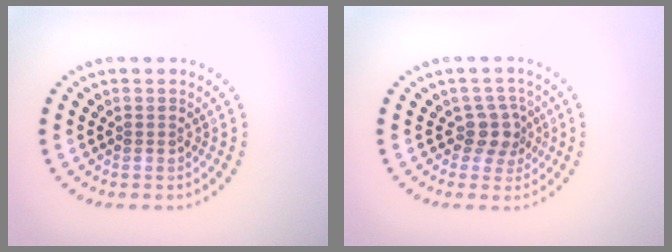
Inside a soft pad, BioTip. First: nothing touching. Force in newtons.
{"total": 2.5, "press": 1.9, "slide": 1.6}